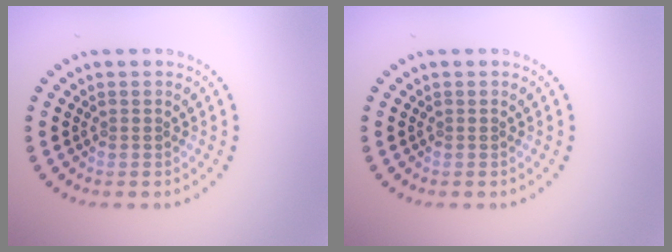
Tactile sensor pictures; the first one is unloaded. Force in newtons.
{"total": 0.0}